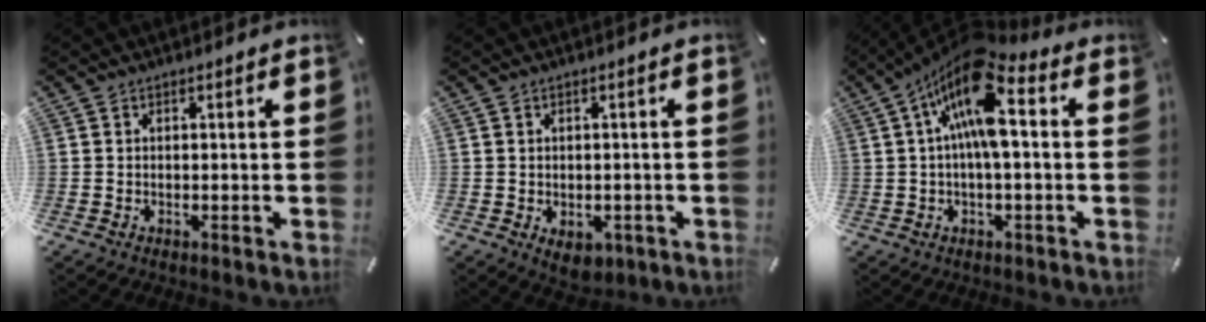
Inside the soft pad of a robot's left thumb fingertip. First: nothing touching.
{"total": 3.5, "force": [-1.4, 2.6, 1.9], "torque": [-0.026, 0.002, -0.025]}
{"total": 15.6, "force": [3.9, 6.1, 13.8], "torque": [-0.256, -0.022, 0.062]}